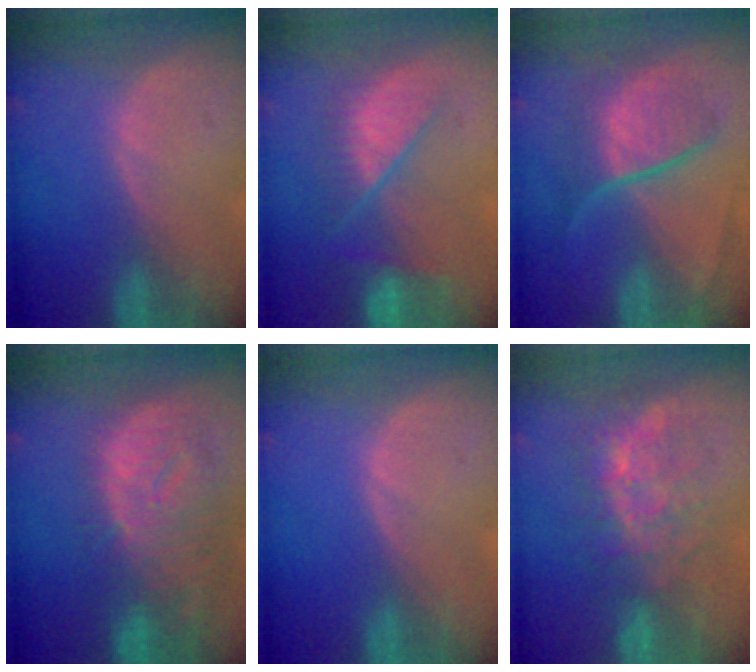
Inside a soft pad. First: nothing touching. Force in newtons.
{"total": 7.8, "press": 7.6, "slide": 2.0}
{"total": 8.0, "press": 7.4, "slide": 2.9}
{"total": 12.5, "press": 10.8, "slide": 6.3}
{"total": 0.0}
{"total": 8.9, "press": 7.5, "slide": 4.7}